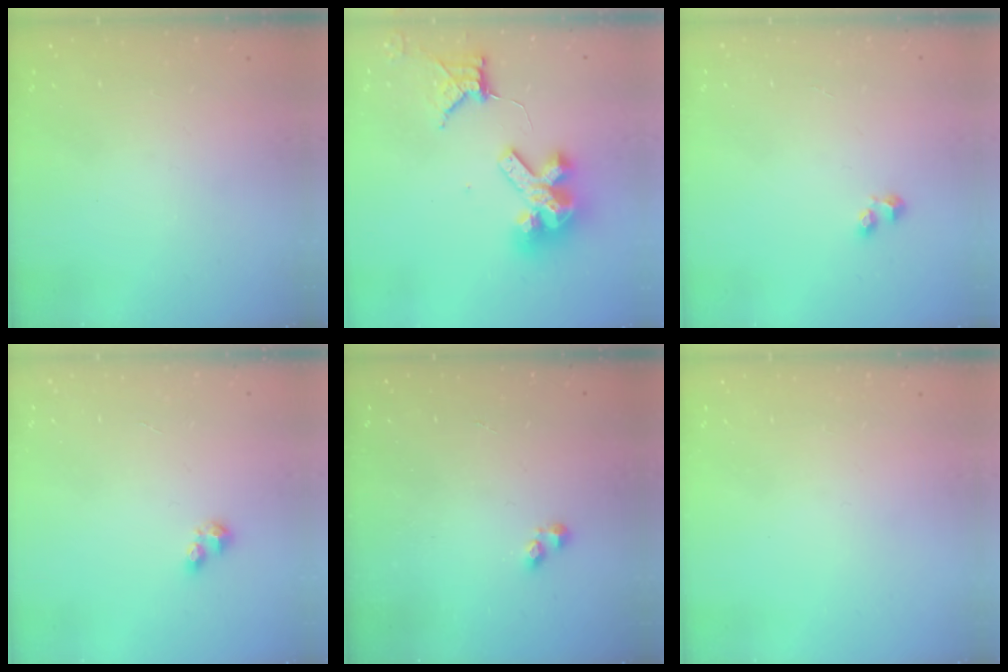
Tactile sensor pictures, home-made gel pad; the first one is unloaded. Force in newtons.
{"total": 13.7, "press": 13.6, "slide": 1.8}
{"total": 1.7, "press": 1.6, "slide": 0.6}
{"total": 2.5, "press": 2.5, "slide": 0.4}
{"total": 2.3, "press": 2.2, "slide": 0.3}
{"total": 0.0}